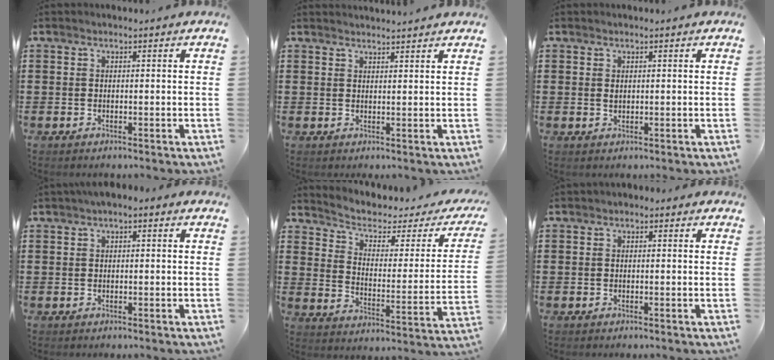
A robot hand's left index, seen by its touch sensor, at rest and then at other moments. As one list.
[{"total": 1.7, "force": [1.7, -0.1, 0.1], "torque": [-0.005, -0.002, 0.034]}, {"total": 0.7, "force": [0.2, 0.5, 0.4], "torque": [-0.011, 0.002, 0.004]}, {"total": 1.1, "force": [-0.1, 0.6, 0.9], "torque": [-0.018, 0.005, -0.004]}, {"total": 2.9, "force": [1.6, 1.4, 2.0], "torque": [-0.053, -0.015, 0.016]}, {"total": 0.6, "force": [-0.4, 0.4, 0.3], "torque": [-0.008, 0.000, -0.007]}]